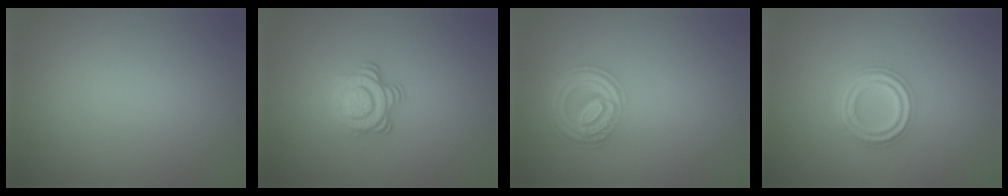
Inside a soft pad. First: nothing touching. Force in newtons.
{"total": 3.6, "press": 2.5, "slide": 2.5}
{"total": 4.6, "press": 3.5, "slide": 2.9}
{"total": 3.8, "press": 3.0, "slide": 2.4}